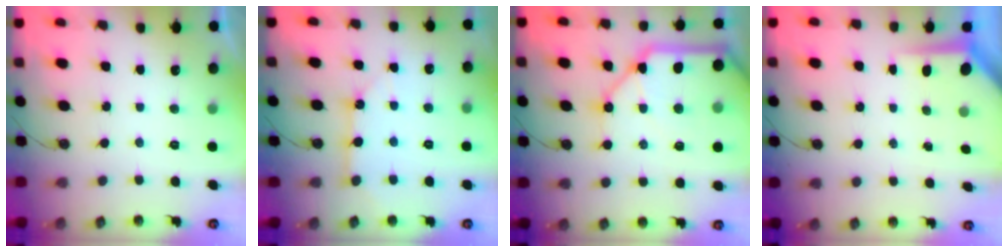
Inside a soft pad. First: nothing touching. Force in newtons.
{"total": 7.3, "press": 7.3, "slide": 0.6}
{"total": 21.1, "press": 21.0, "slide": 2.5}
{"total": 4.0, "press": 4.0, "slide": 0.3}